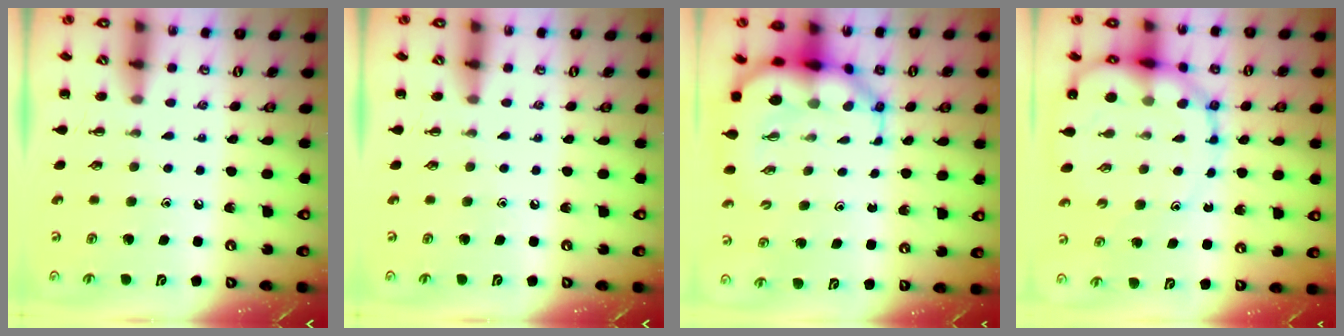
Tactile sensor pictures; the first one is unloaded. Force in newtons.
{"total": 0.0}
{"total": 9.0, "press": 8.6, "slide": 2.4}
{"total": 14.1, "press": 13.6, "slide": 3.5}